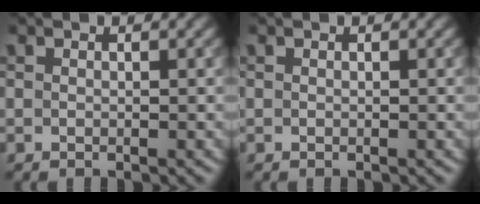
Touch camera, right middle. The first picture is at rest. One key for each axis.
{"total": 0.0}